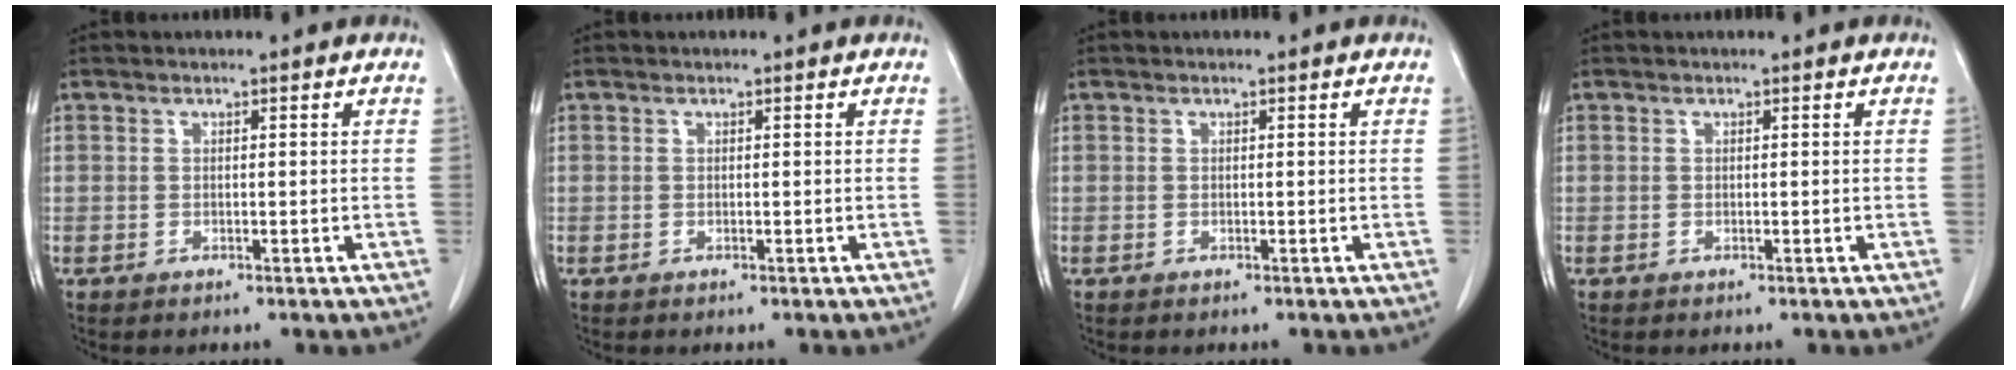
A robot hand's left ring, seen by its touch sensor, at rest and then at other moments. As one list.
[{"total": 0.0}, {"total": 0.0}, {"total": 0.0}]